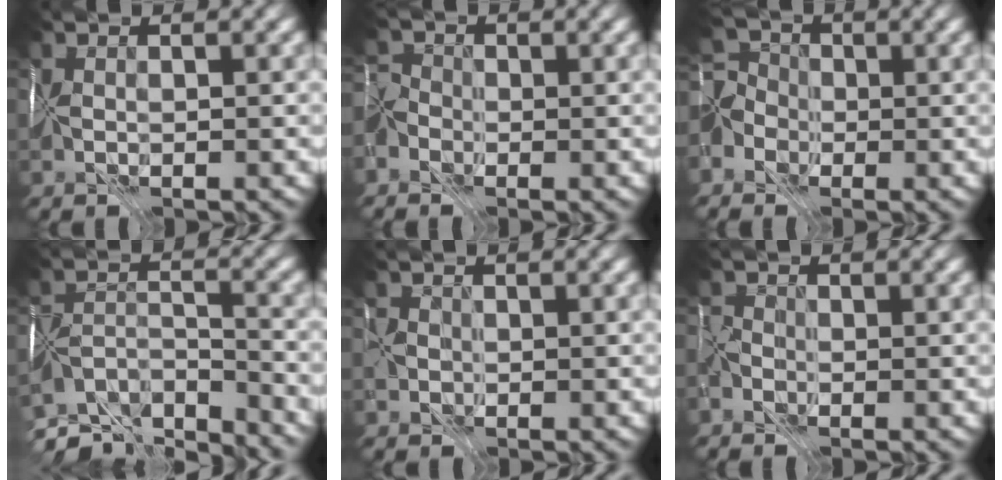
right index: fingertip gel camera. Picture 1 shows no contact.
{"total": 2.6, "force": [-1.7, 1.8, 0.9], "torque": [-0.010, -0.003, -0.034]}
{"total": 4.3, "force": [-2.3, 3.3, 1.5], "torque": [-0.022, 0.000, -0.044]}
{"total": 8.3, "force": [-7.3, 2.6, 2.9], "torque": [-0.050, 0.006, -0.111]}
{"total": 0.8, "force": [0.0, 0.6, -0.5], "torque": [0.012, 0.005, -0.004]}
{"total": 0.7, "force": [-0.5, 0.3, -0.3], "torque": [0.002, 0.005, -0.014]}